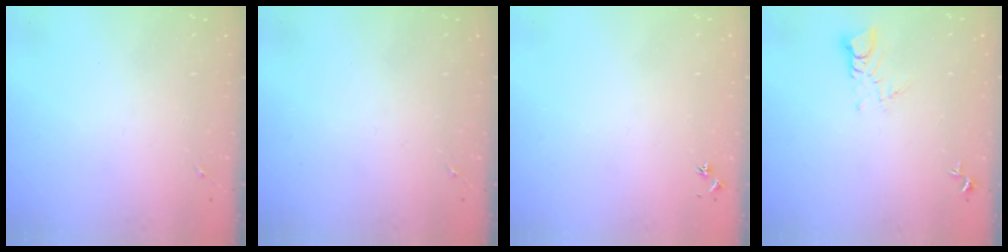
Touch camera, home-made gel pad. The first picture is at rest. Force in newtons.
{"total": 0.0}
{"total": 2.9, "press": 2.8, "slide": 0.3}
{"total": 3.5, "press": 3.5, "slide": 0.2}